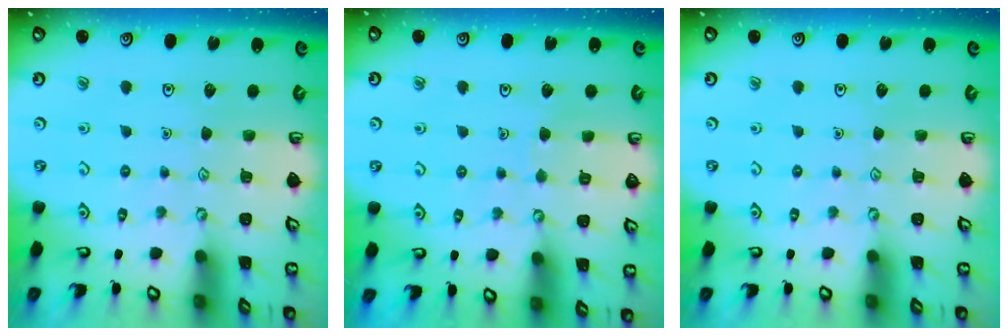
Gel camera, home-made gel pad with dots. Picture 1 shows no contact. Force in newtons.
{"total": 2.4, "press": 2.4, "slide": 0.2}
{"total": 0.0}